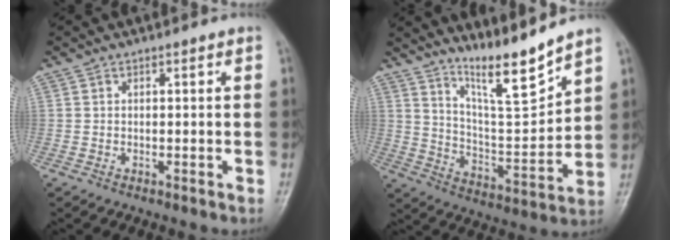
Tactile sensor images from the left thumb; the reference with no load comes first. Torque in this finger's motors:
{"motor_torque": [0.55, -0.16, 1.19, -1.02, 0.11]}